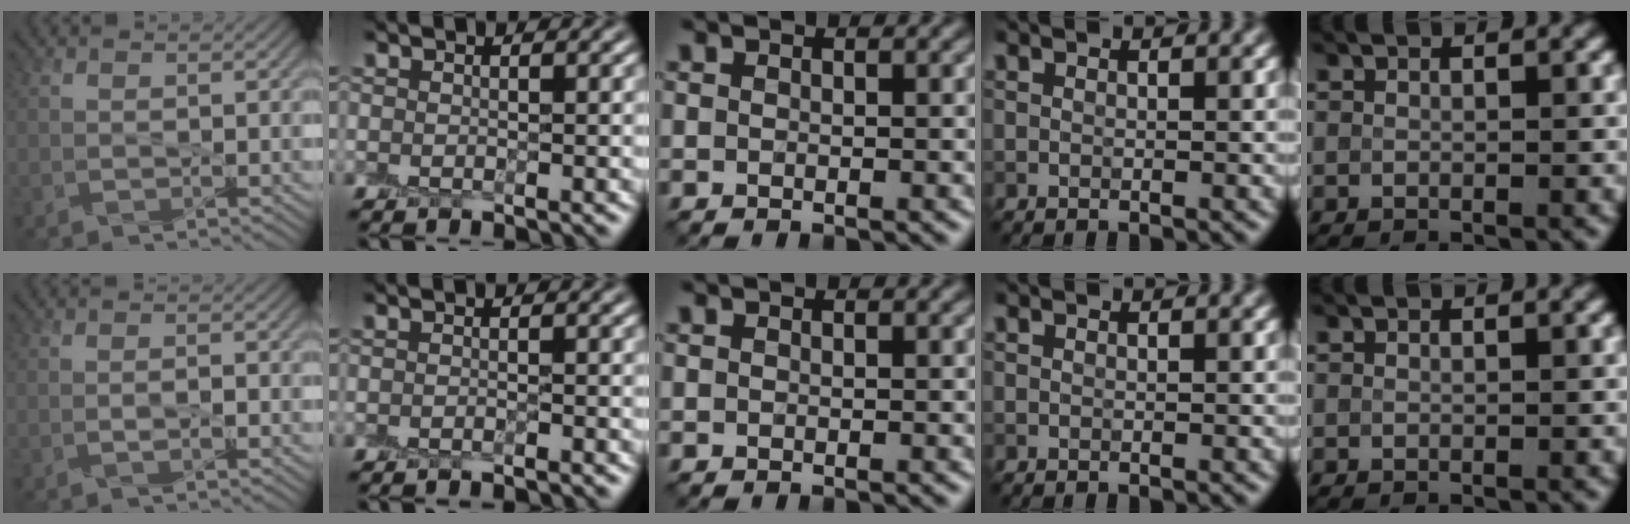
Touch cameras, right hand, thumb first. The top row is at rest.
{"thumb": {"total": 1.4, "force": [-0.7, 0.2, 1.2], "torque": [-0.009, 0.003, -0.009]}, "index": {"total": 0.8, "force": [-0.6, -0.1, 0.5], "torque": [-0.003, -0.003, -0.016]}}